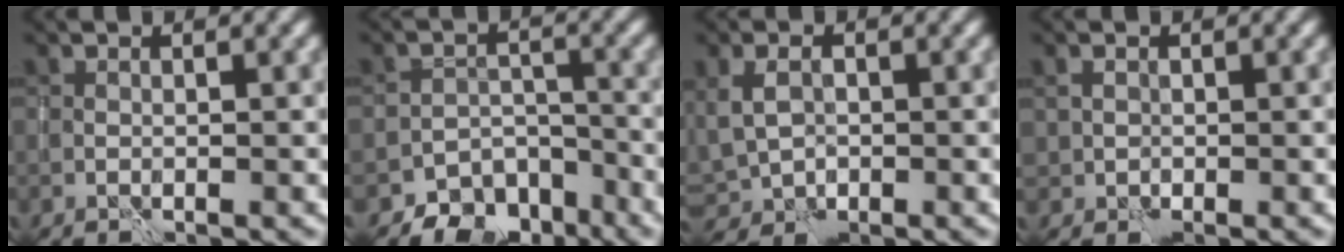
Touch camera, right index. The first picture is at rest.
{"total": 5.3, "force": [-4.3, 2.9, 0.9], "torque": [0.008, -0.005, -0.067]}
{"total": 4.1, "force": [0.1, 3.3, 2.4], "torque": [-0.051, -0.005, 0.017]}
{"total": 0.8, "force": [0.1, 0.8, 0.2], "torque": [-0.003, -0.002, 0.000]}